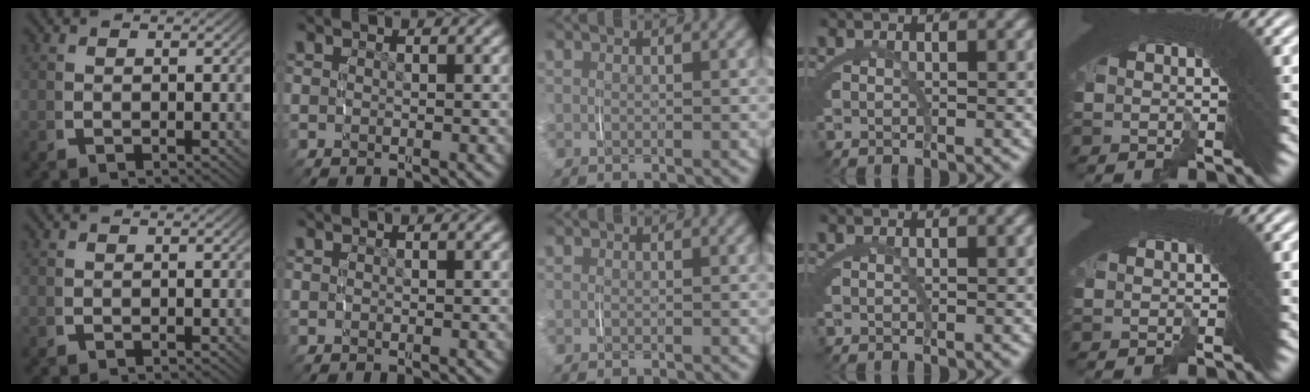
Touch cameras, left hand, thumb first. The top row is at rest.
{}